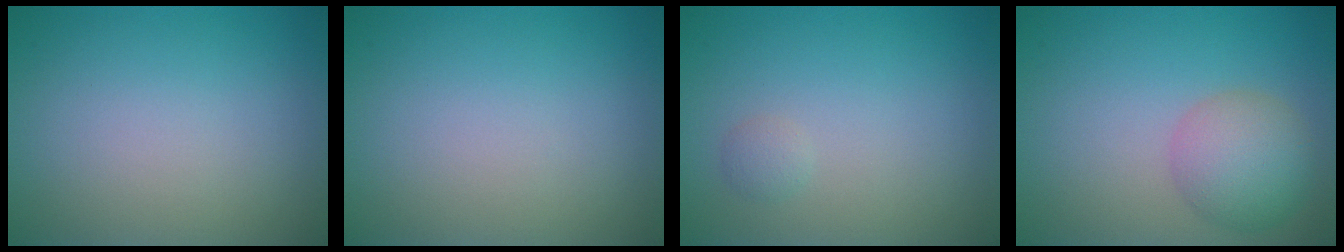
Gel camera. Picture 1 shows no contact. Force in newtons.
{"total": 0.0}
{"total": 0.7, "press": 0.7, "slide": 0.1}
{"total": 4.2, "press": 4.2, "slide": 0.2}